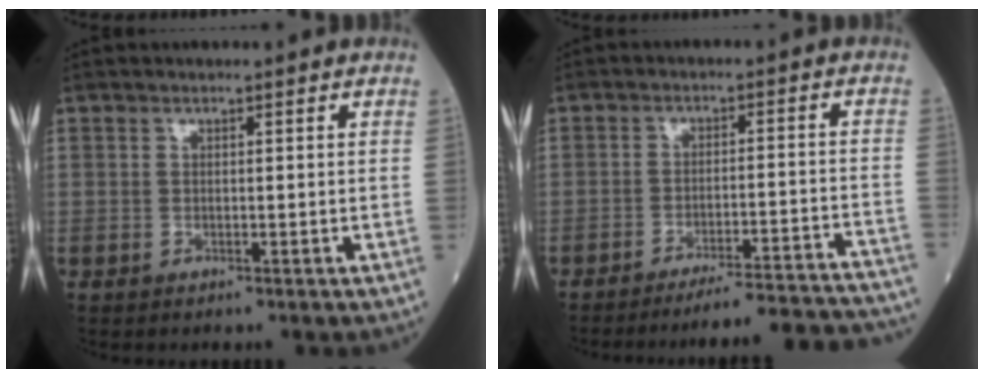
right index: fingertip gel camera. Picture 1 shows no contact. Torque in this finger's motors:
{"motor_torque": [0.84, -0.99, 0.68, 0.13]}